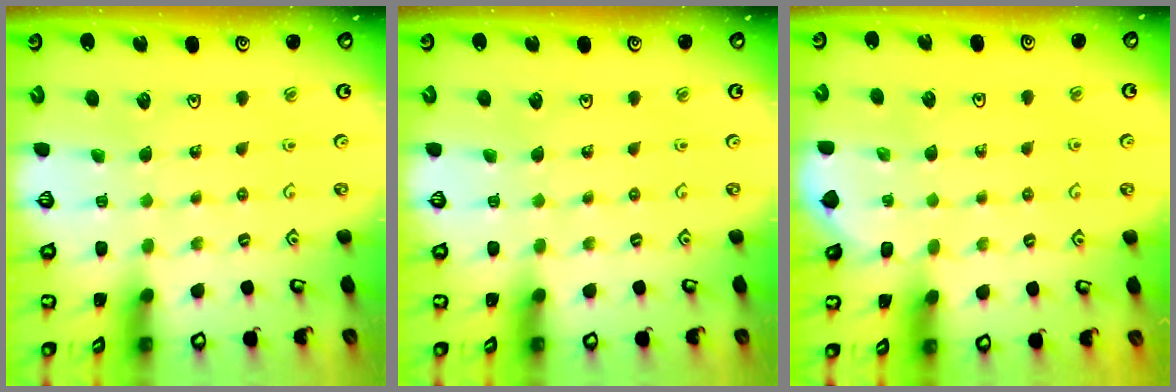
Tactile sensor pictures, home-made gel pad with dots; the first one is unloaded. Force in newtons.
{"total": 0.0}
{"total": 2.2, "press": 2.2, "slide": 0.3}